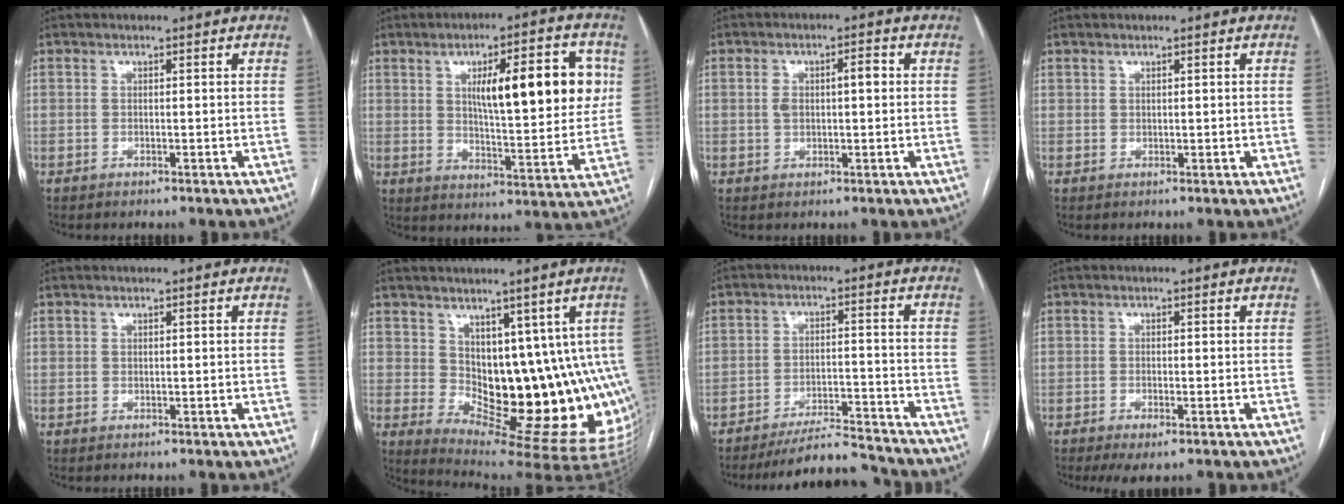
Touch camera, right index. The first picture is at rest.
{"total": 16.6, "force": [4.5, 4.1, 15.4], "torque": [-0.214, 0.016, 0.070]}
{"total": 4.4, "force": [0.5, 1.8, 3.9], "torque": [-0.076, 0.022, 0.012]}
{"total": 0.7, "force": [0.5, 0.5, 0.1], "torque": [0.007, -0.001, 0.006]}
{"total": 0.0}
{"total": 14.2, "force": [2.4, 6.0, 12.7], "torque": [-0.155, -0.007, 0.047]}
{"total": 9.6, "force": [-9.4, 0.9, 1.7], "torque": [-0.022, 0.009, -0.151]}
{"total": 2.9, "force": [-1.6, 0.8, 2.3], "torque": [-0.045, -0.006, -0.023]}